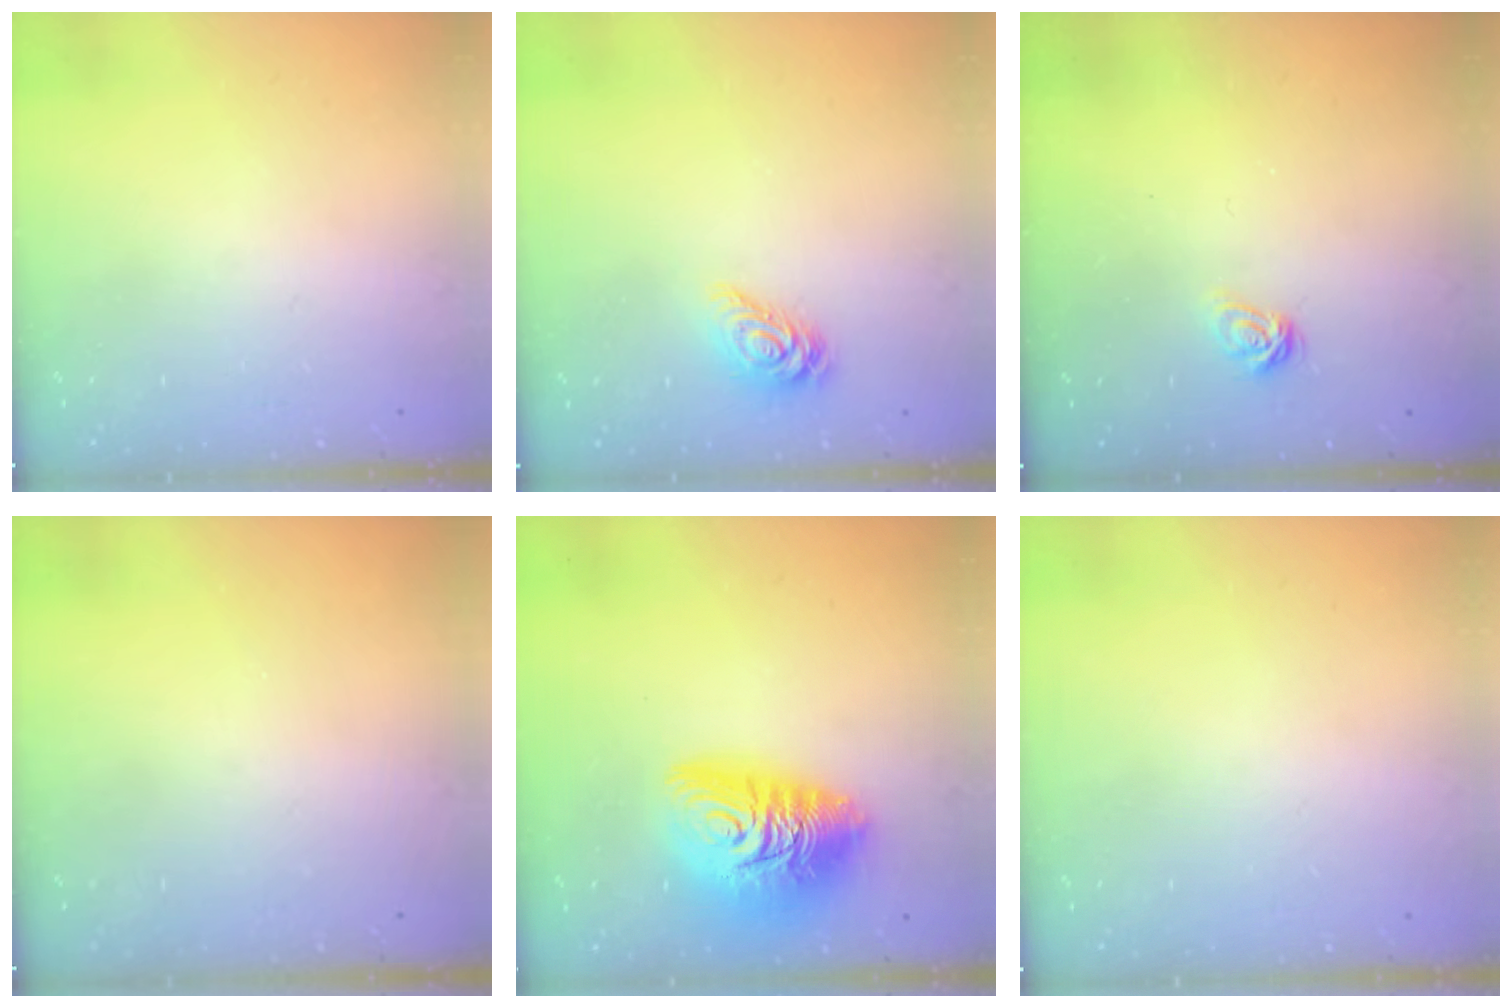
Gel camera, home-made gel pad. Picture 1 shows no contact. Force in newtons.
{"total": 8.9, "press": 8.9, "slide": 0.4}
{"total": 5.8, "press": 5.8, "slide": 0.5}
{"total": 0.0}
{"total": 15.5, "press": 15.4, "slide": 1.3}
{"total": 0.0}